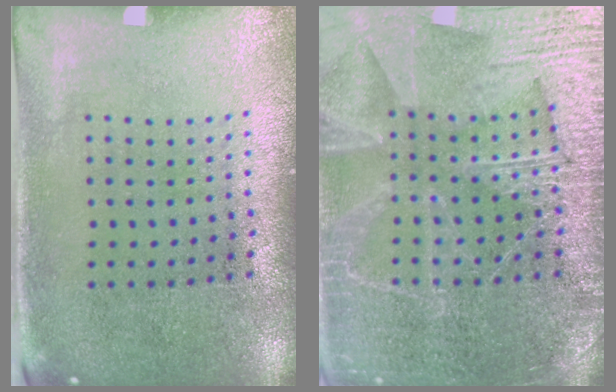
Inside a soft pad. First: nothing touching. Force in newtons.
{"total": 6.5, "press": 6.4, "slide": 0.9}